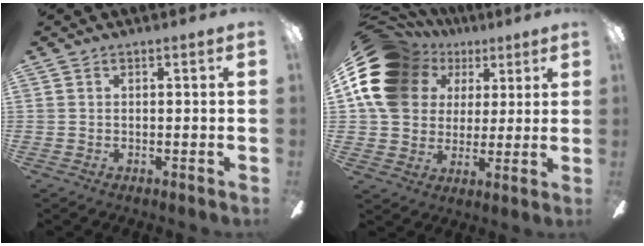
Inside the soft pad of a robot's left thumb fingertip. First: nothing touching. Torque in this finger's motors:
{"motor_torque": [0.12, 0.84, 1.42, -1.35, 0.32]}